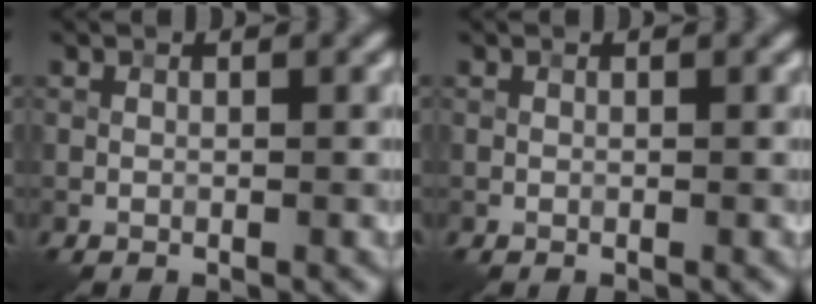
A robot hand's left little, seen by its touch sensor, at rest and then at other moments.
{"total": 0.0}